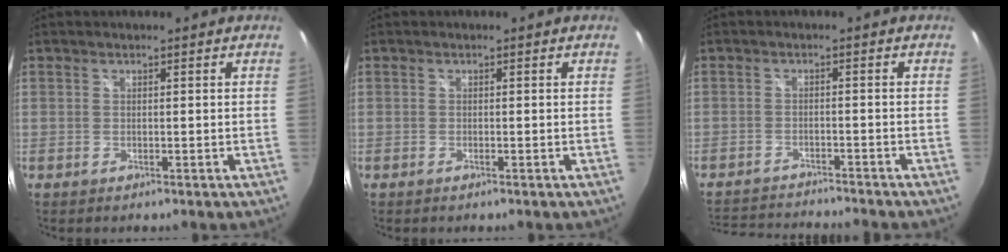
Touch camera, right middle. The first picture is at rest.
{"total": 0.6, "force": [-0.4, 0.0, 0.4], "torque": [-0.004, 0.000, -0.009]}
{"total": 9.1, "force": [-8.8, 0.3, 2.5], "torque": [-0.069, -0.003, -0.143]}